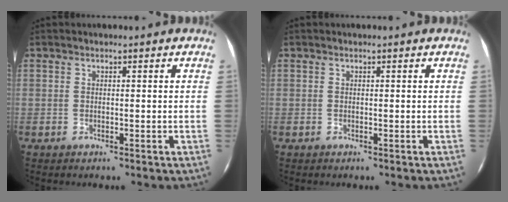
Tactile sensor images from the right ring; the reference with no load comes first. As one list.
[{"total": 0.0}]